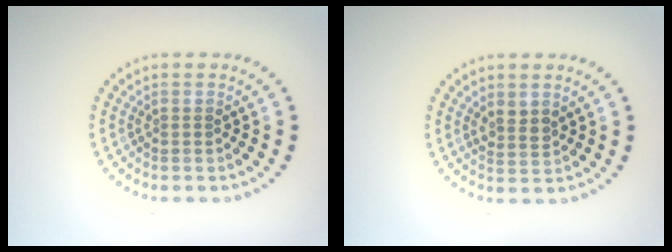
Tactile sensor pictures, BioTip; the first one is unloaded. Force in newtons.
{"total": 1.4, "press": 1.2, "slide": 0.6}